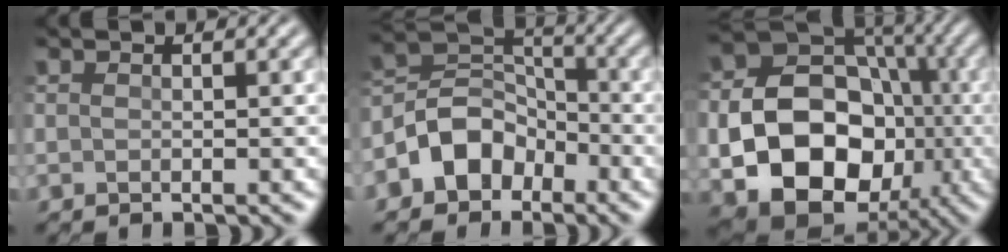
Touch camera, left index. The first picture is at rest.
{"total": 5.0, "force": [-3.2, 3.4, 1.7], "torque": [-0.020, 0.006, -0.062]}
{"total": 15.3, "force": [-3.8, 12.1, 8.6], "torque": [-0.132, -0.032, -0.073]}